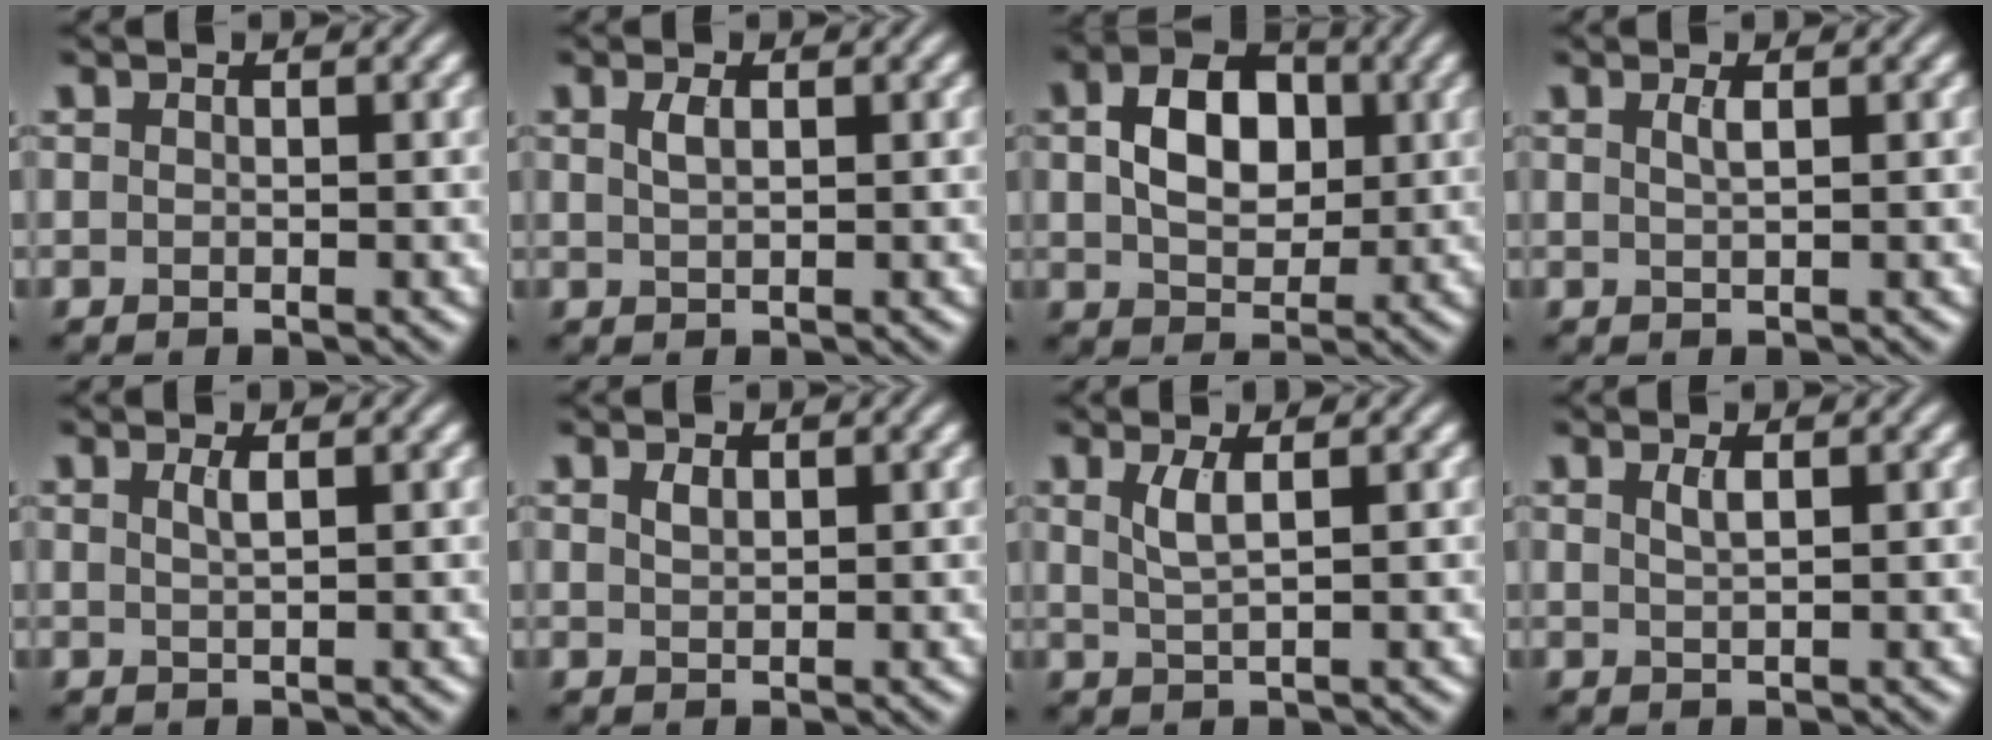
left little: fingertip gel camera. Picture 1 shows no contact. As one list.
[{"total": 1.2, "force": [0.5, 0.5, 1.0], "torque": [-0.023, 0.003, 0.012]}, {"total": 6.5, "force": [1.2, 4.4, 4.6], "torque": [-0.085, 0.008, 0.015]}, {"total": 1.2, "force": [0.5, 0.4, 1.1], "torque": [-0.015, 0.003, 0.006]}, {"total": 1.3, "force": [0.5, 0.4, 1.1], "torque": [-0.015, 0.003, 0.007]}, {"total": 0.9, "force": [0.6, 0.4, 0.6], "torque": [-0.015, 0.001, 0.012]}, {"total": 2.1, "force": [0.8, 0.5, 1.9], "torque": [-0.038, -0.002, 0.016]}, {"total": 1.2, "force": [0.6, 0.4, 1.0], "torque": [-0.017, 0.003, 0.009]}]